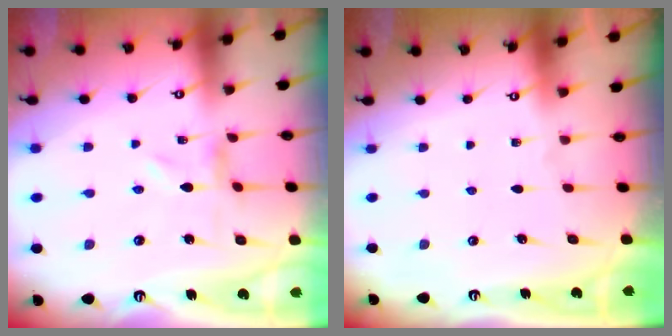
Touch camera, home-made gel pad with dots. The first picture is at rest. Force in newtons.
{"total": 0.0}